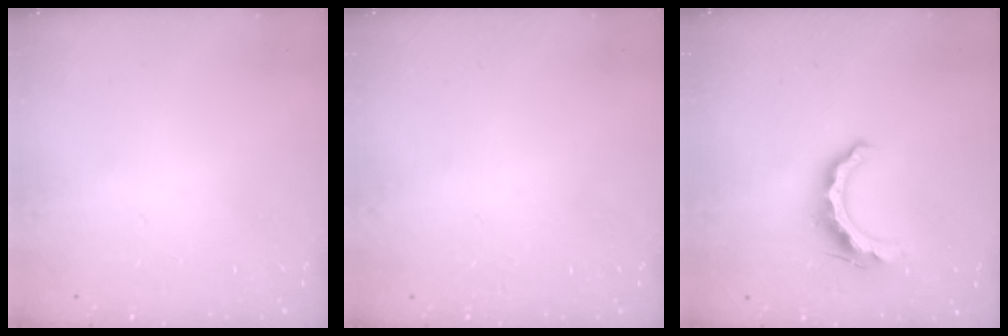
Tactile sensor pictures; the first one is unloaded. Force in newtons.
{"total": 1.7, "press": 1.7, "slide": 0.1}
{"total": 10.3, "press": 10.3, "slide": 0.3}